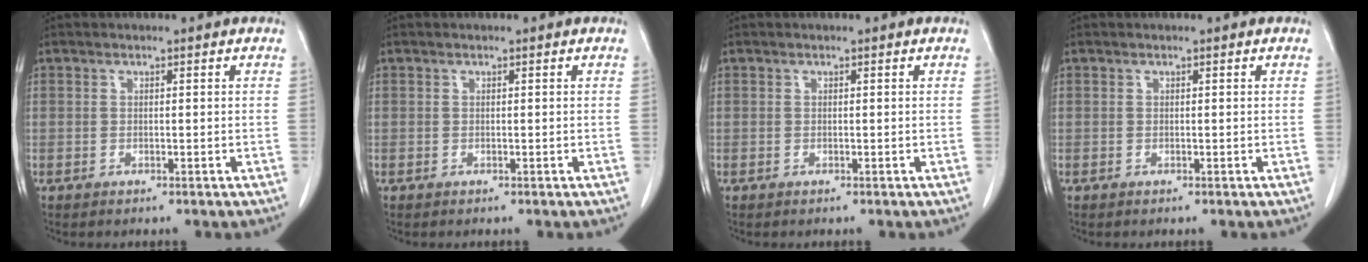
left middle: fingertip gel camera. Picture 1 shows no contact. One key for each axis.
{"total": 0.0}
{"total": 0.0}
{"total": 0.0}